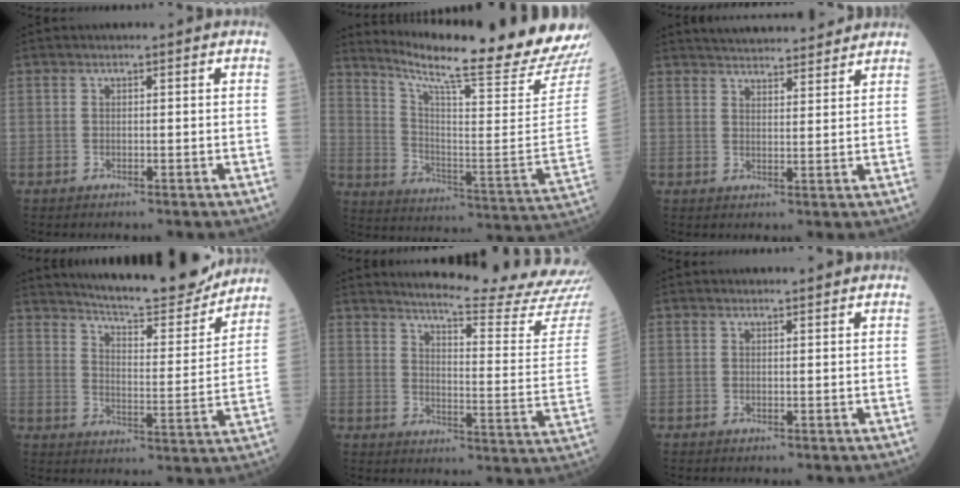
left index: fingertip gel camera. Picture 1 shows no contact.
{"total": 23.0, "force": [21.0, -1.8, 9.3], "torque": [-0.170, -0.104, 0.292]}
{"total": 12.8, "force": [12.0, 2.1, 4.0], "torque": [-0.055, 0.018, 0.163]}
{"total": 18.4, "force": [17.0, 1.7, 6.8], "torque": [-0.107, -0.032, 0.237]}
{"total": 22.2, "force": [20.9, -1.3, 7.4], "torque": [-0.115, -0.130, 0.248]}
{"total": 1.9, "force": [1.9, 0.1, 0.4], "torque": [-0.009, 0.008, 0.026]}